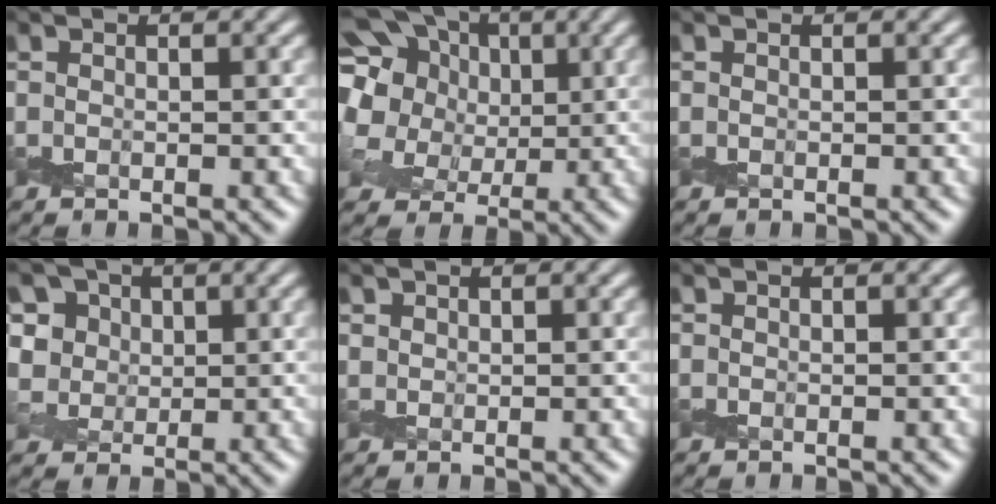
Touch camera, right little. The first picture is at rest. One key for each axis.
{"total": 12.6, "fx": 4.4, "fy": 9.6, "fz": 6.9, "tx": -0.167, "ty": 0.037, "tz": 0.059}
{"total": 0.0}
{"total": 5.5, "fx": 2.7, "fy": 4.1, "fz": 2.4, "tx": -0.057, "ty": -0.009, "tz": 0.034}
{"total": 0.5, "fx": 0.3, "fy": 0.4, "fz": 0.0, "tx": 0.000, "ty": 0.000, "tz": 0.008}
{"total": 0.0}